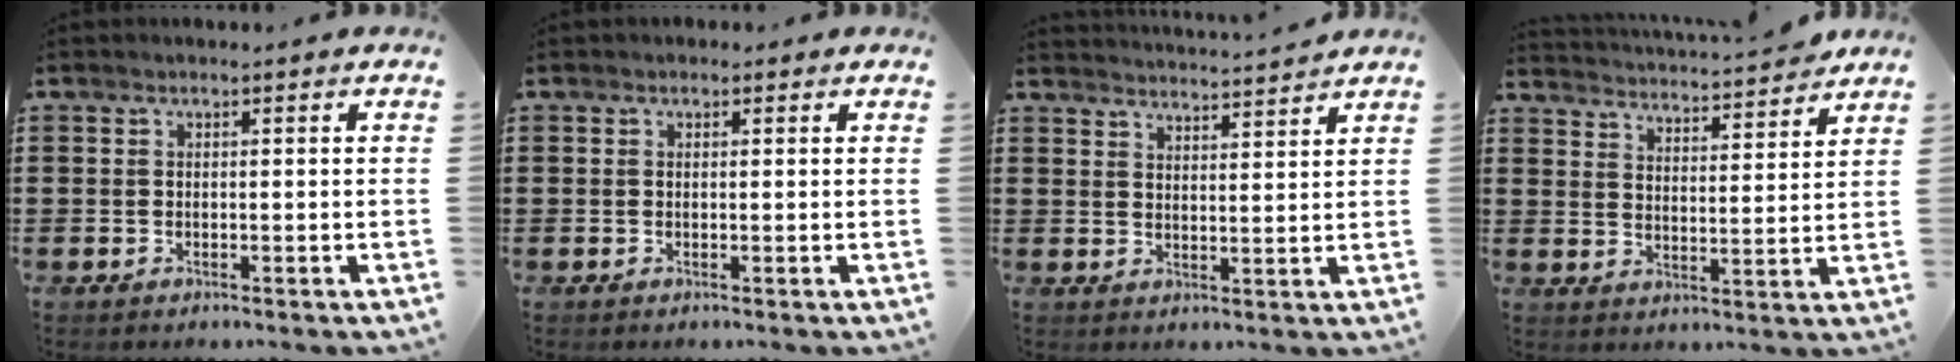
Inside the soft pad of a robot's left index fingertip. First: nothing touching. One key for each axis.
{"total": 0.6, "fx": 0.2, "fy": 0.5, "fz": 0.3, "tx": -0.006, "ty": 0.005, "tz": 0.003}
{"total": 3.4, "fx": 3.3, "fy": -0.6, "fz": -0.1, "tx": -0.009, "ty": -0.022, "tz": 0.059}
{"total": 3.9, "fx": 3.9, "fy": -0.3, "fz": 0.3, "tx": -0.028, "ty": -0.029, "tz": 0.064}